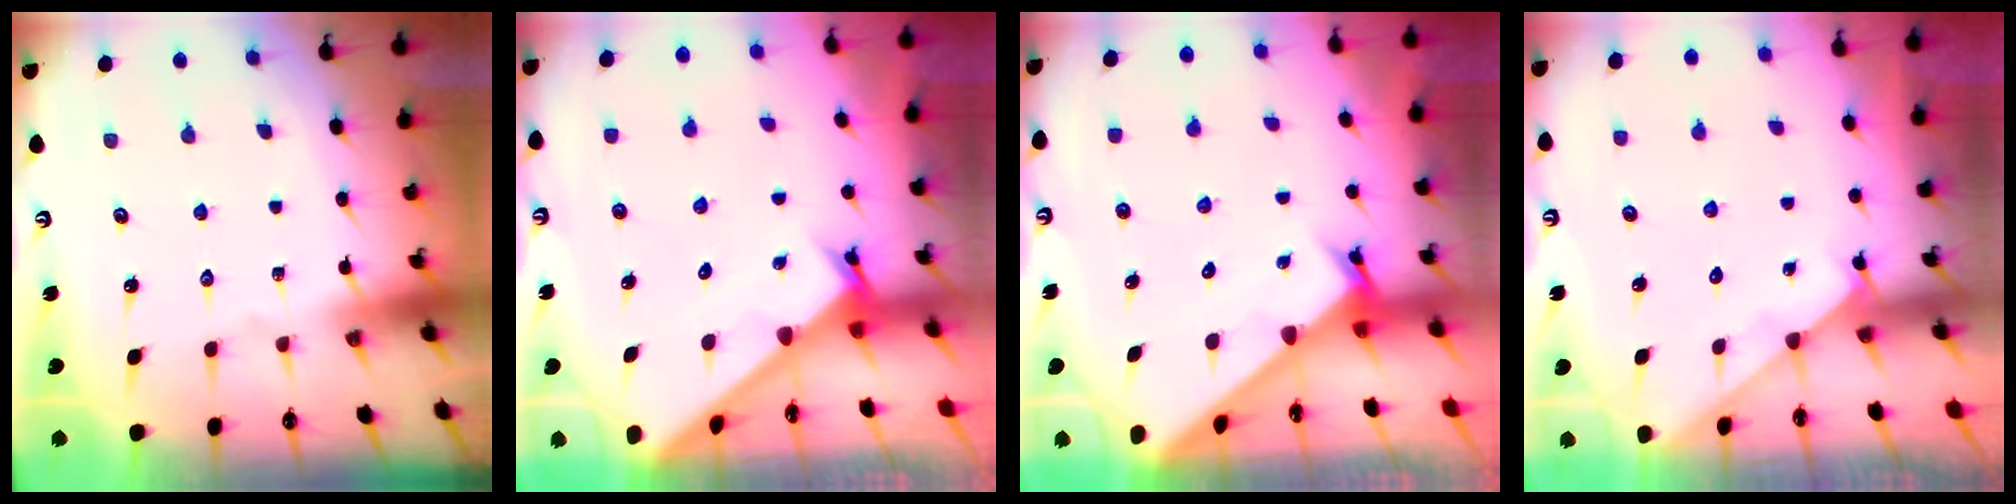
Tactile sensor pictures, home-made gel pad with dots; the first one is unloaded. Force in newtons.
{"total": 2.7, "press": 2.7, "slide": 0.2}
{"total": 2.6, "press": 2.6, "slide": 0.3}
{"total": 2.3, "press": 2.3, "slide": 0.4}